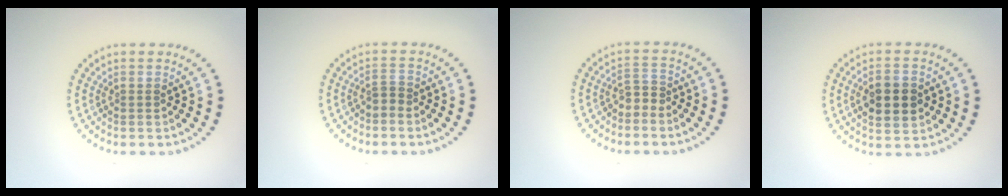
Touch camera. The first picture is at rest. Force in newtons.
{"total": 1.3, "press": 1.0, "slide": 0.8}
{"total": 1.4, "press": 0.9, "slide": 1.0}
{"total": 4.3, "press": 4.3, "slide": 0.2}